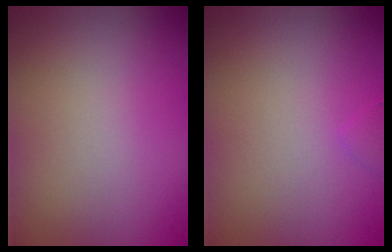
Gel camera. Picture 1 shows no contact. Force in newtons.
{"total": 0.5, "press": 0.5, "slide": 0.0}